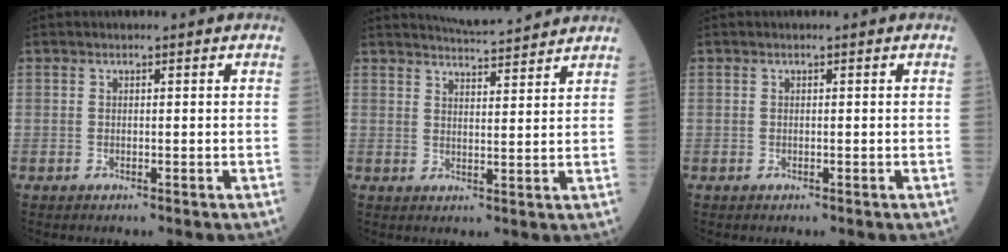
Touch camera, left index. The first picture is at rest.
{"total": 7.8, "force": [7.6, 0.0, 1.8], "torque": [-0.041, 0.010, 0.107]}
{"total": 0.0}